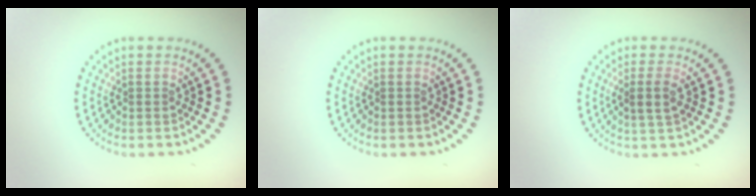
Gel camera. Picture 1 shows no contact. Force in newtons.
{"total": 0.0}
{"total": 1.8, "press": 1.4, "slide": 1.1}